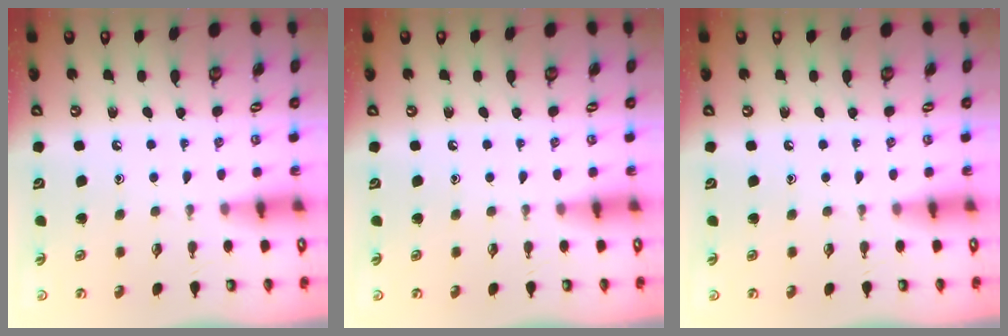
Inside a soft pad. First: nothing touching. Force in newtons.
{"total": 0.0}
{"total": 0.0}